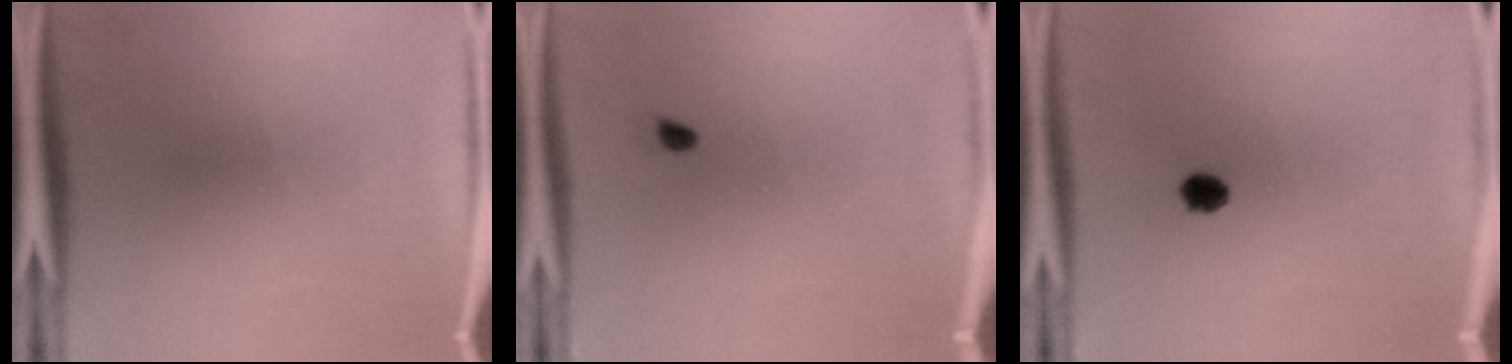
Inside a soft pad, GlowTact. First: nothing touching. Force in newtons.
{"total": 0.6}
{"total": 2.9}